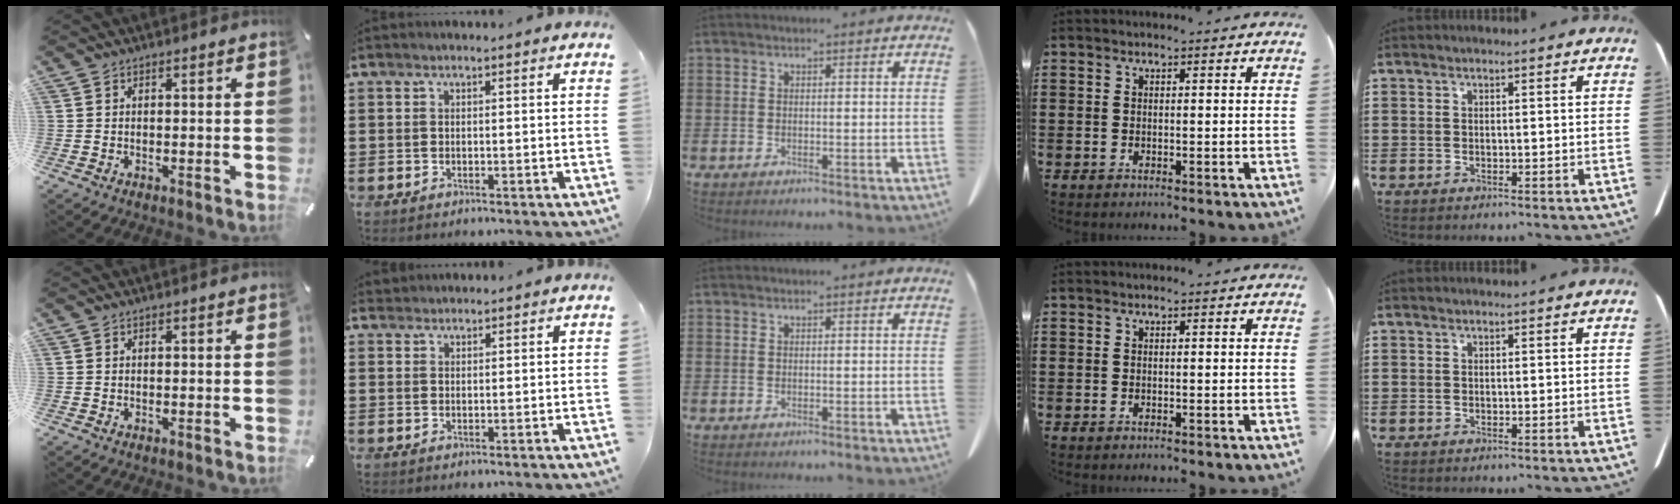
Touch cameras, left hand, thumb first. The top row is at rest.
{"index": {"total": 1.2, "force": [1.1, 0.4, 0.0], "torque": [-0.002, 0.001, 0.022]}}